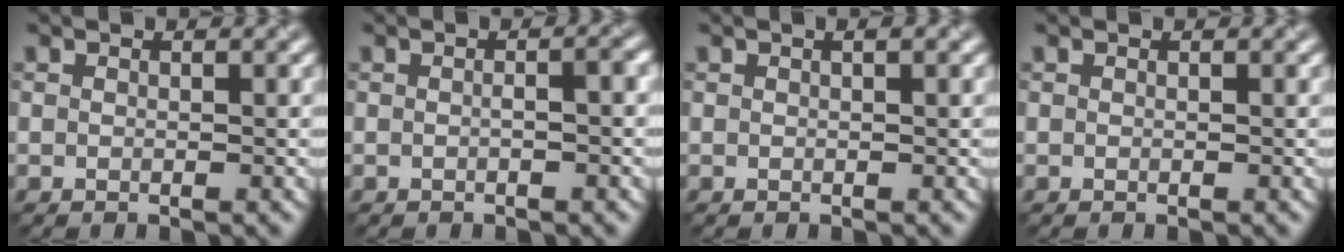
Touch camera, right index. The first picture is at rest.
{"total": 1.6, "force": [-0.1, 0.4, 1.5], "torque": [-0.021, 0.004, -0.003]}
{"total": 0.7, "force": [0.3, 0.1, 0.6], "torque": [-0.010, 0.005, 0.005]}
{"total": 0.0}